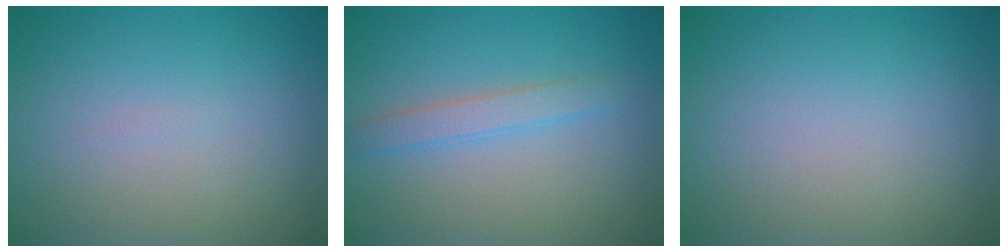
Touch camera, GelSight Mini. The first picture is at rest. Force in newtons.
{"total": 1.9, "press": 1.9, "slide": 0.1}
{"total": 0.0}